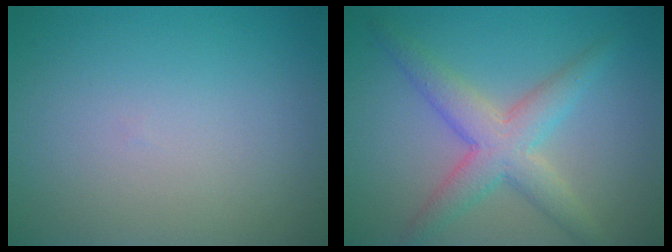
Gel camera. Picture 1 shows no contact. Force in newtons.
{"total": 4.7, "press": 4.7, "slide": 0.1}